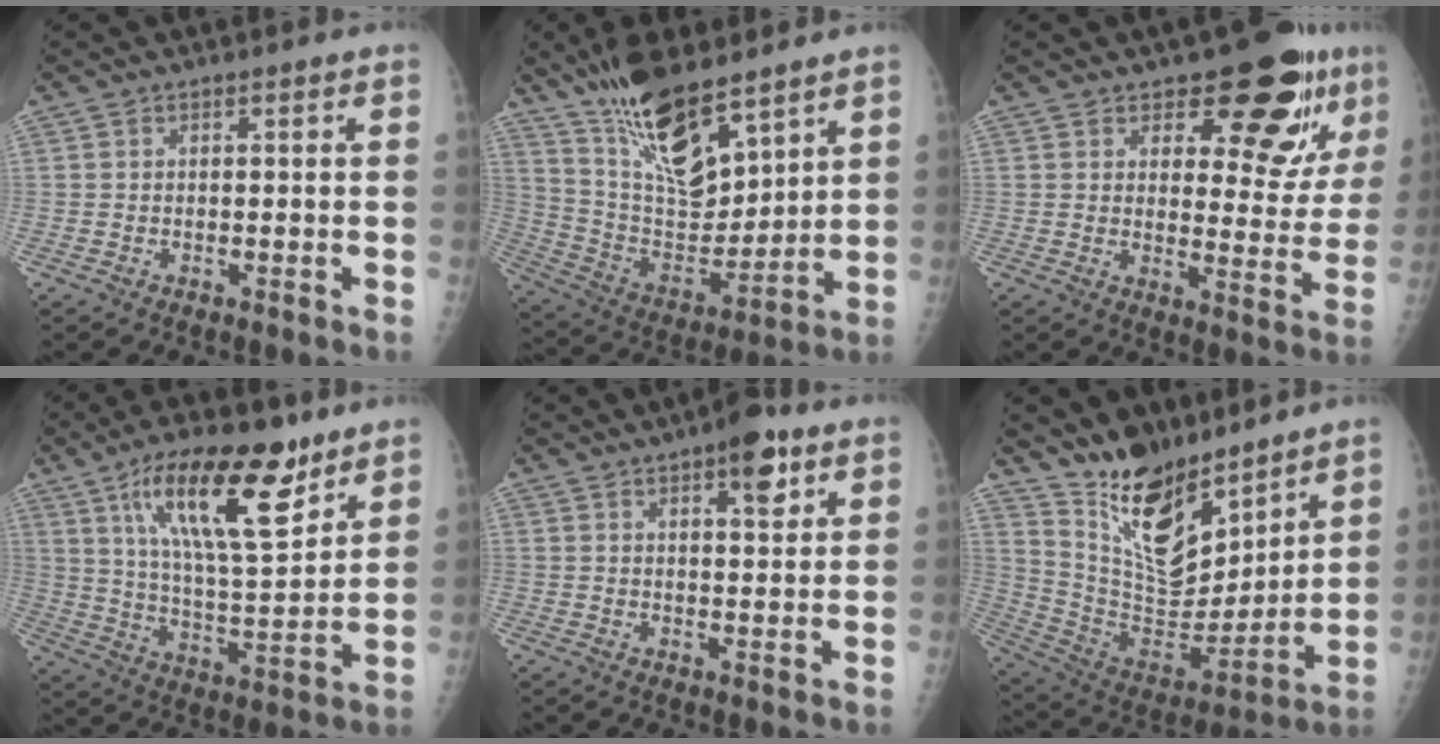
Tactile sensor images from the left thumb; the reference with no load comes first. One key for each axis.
{"total": 18.5, "fx": 13.0, "fy": 6.6, "fz": 11.4, "tx": -0.165, "ty": -0.075, "tz": 0.247}
{"total": 15.3, "fx": 8.7, "fy": 6.7, "fz": 10.6, "tx": -0.081, "ty": -0.052, "tz": 0.118}
{"total": 19.9, "fx": 11.2, "fy": 6.8, "fz": 14.9, "tx": -0.219, "ty": -0.054, "tz": 0.197}
{"total": 7.2, "fx": 3.9, "fy": 2.6, "fz": 5.4, "tx": -0.058, "ty": -0.016, "tz": 0.050}
{"total": 17.8, "fx": 13.1, "fy": 7.6, "fz": 9.3, "tx": -0.110, "ty": -0.093, "tz": 0.248}